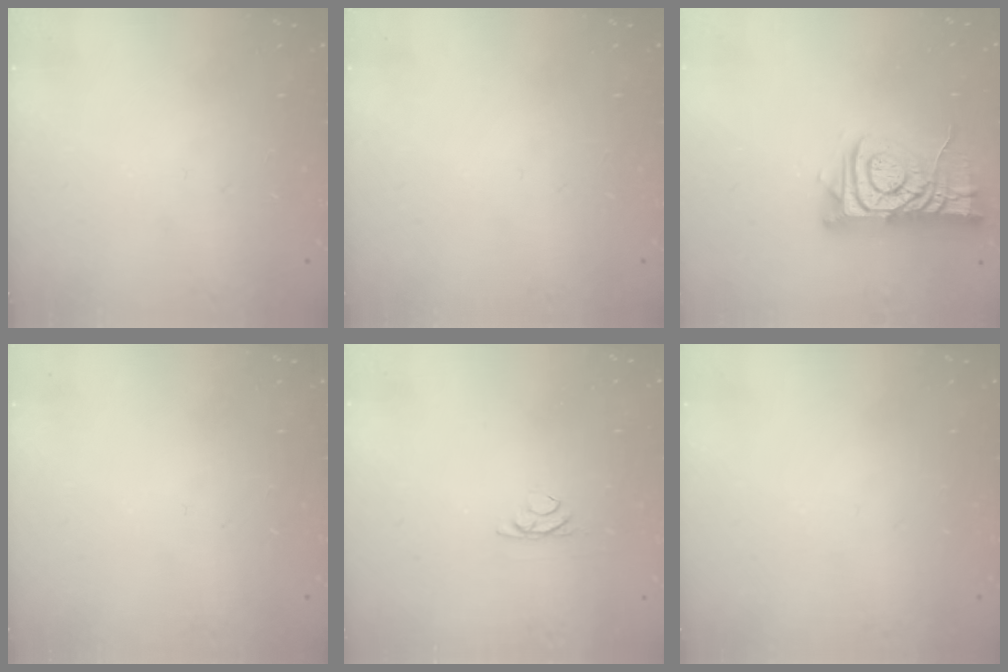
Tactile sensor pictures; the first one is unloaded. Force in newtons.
{"total": 0.0}
{"total": 10.6, "press": 10.6, "slide": 1.0}
{"total": 0.0}
{"total": 2.8, "press": 2.8, "slide": 0.5}
{"total": 0.0}